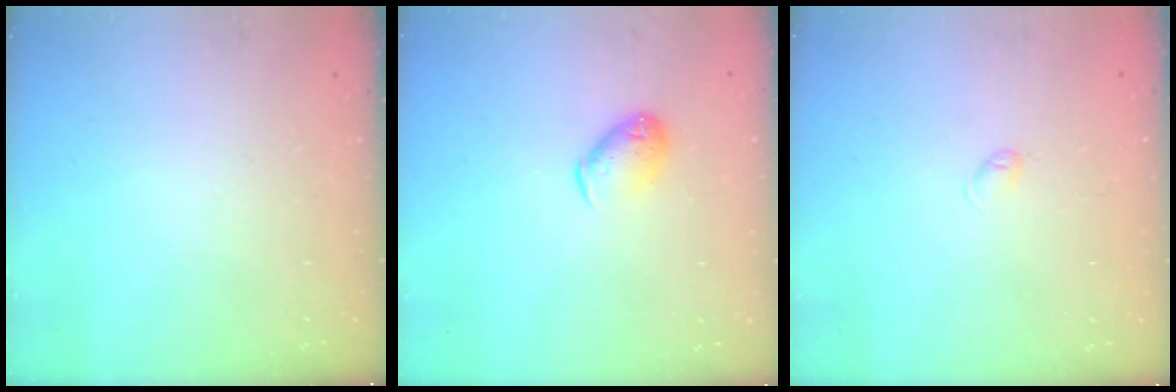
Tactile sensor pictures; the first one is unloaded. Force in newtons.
{"total": 7.5, "press": 7.5, "slide": 0.8}
{"total": 3.0, "press": 2.9, "slide": 0.6}